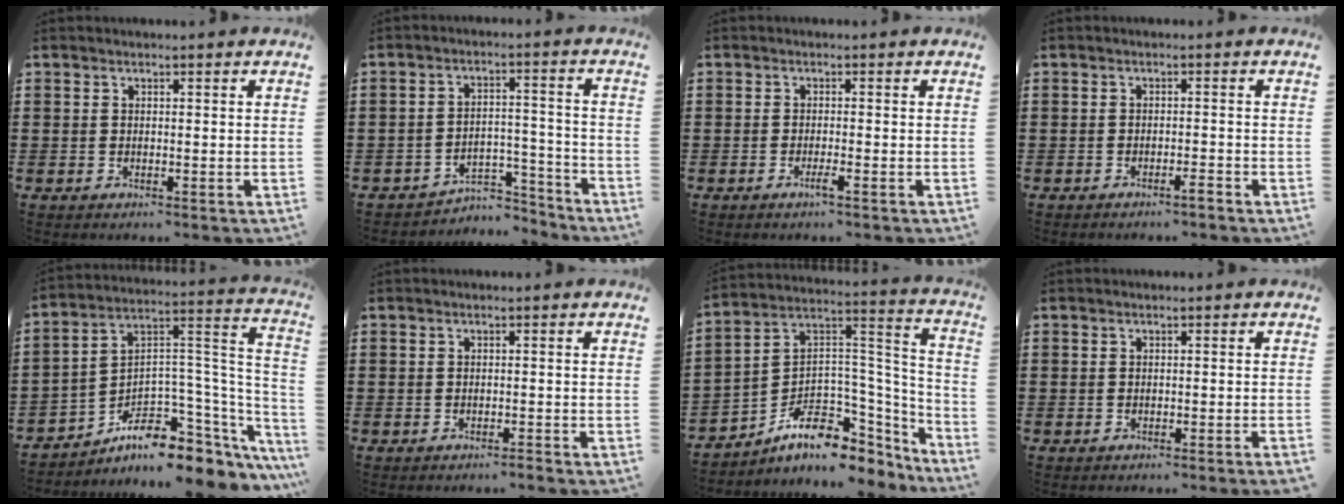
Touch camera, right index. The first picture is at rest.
{"total": 4.8, "force": [-4.5, 1.3, 1.2], "torque": [-0.021, 0.010, -0.089]}
{"total": 1.8, "force": [-1.1, -0.1, 1.4], "torque": [-0.030, -0.007, -0.023]}
{"total": 1.6, "force": [-1.3, 0.0, 0.9], "torque": [-0.016, -0.002, -0.024]}
{"total": 7.1, "force": [-4.8, 2.9, 4.3], "torque": [-0.090, -0.019, -0.091]}
{"total": 0.9, "force": [-0.8, -0.1, 0.3], "torque": [-0.006, -0.002, -0.017]}
{"total": 9.1, "force": [-4.7, 5.9, 5.1], "torque": [-0.109, -0.016, -0.084]}
{"total": 0.8, "force": [-0.7, -0.2, 0.3], "torque": [-0.005, -0.003, -0.014]}